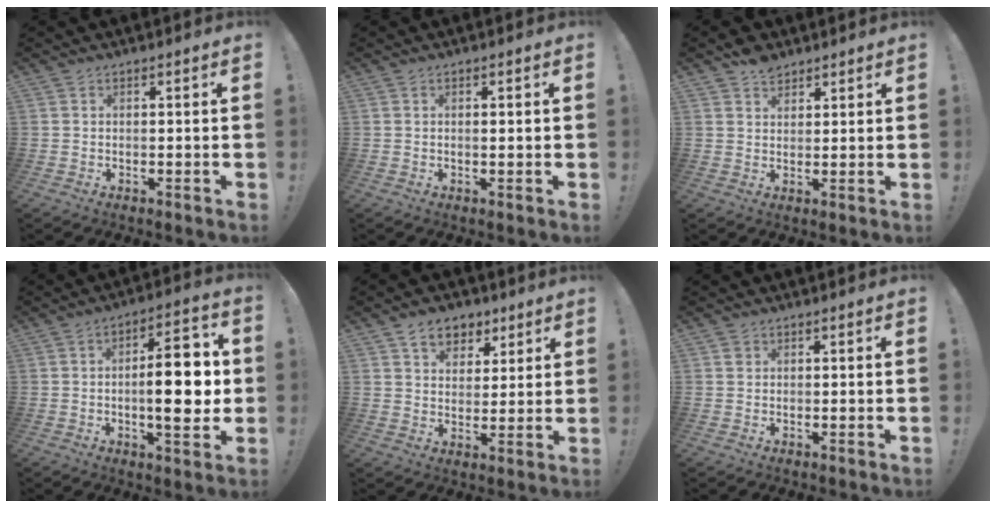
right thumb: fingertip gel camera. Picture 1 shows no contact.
{"total": 0.8, "force": [0.1, 0.1, 0.8], "torque": [-0.001, -0.005, -0.001]}
{"total": 4.6, "force": [3.5, 2.8, 1.2], "torque": [-0.013, -0.015, 0.064]}
{"total": 15.5, "force": [-0.8, 5.6, 14.5], "torque": [-0.210, 0.006, -0.019]}
{"total": 9.3, "force": [5.5, 6.6, 3.4], "torque": [-0.037, -0.030, 0.104]}
{"total": 1.0, "force": [0.6, 0.8, 0.1], "torque": [0.003, 0.000, 0.010]}